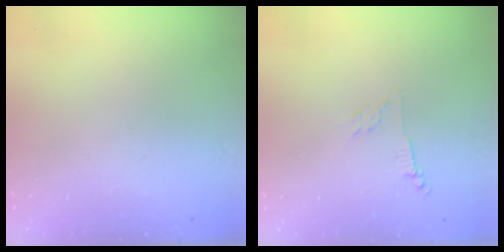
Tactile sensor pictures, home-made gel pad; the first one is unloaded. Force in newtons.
{"total": 2.8, "press": 2.7, "slide": 0.6}